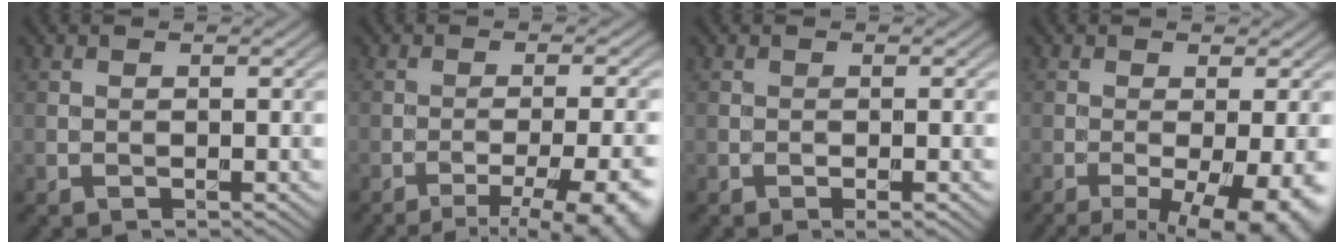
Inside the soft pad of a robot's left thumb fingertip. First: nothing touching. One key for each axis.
{"total": 11.2, "fx": -7.0, "fy": 3.2, "fz": 8.1, "tx": -0.097, "ty": -0.002, "tz": -0.075}
{"total": 1.2, "fx": -0.6, "fy": 0.2, "fz": 1.0, "tx": -0.018, "ty": -0.001, "tz": -0.009}
{"total": 9.5, "fx": -4.1, "fy": 2.4, "fz": 8.3, "tx": -0.129, "ty": -0.013, "tz": -0.052}